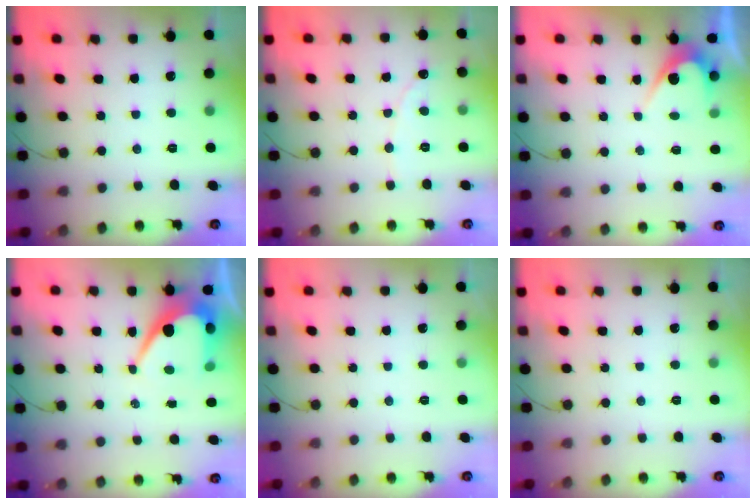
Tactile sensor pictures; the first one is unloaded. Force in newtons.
{"total": 1.8, "press": 1.8, "slide": 0.1}
{"total": 4.6, "press": 4.6, "slide": 0.3}
{"total": 10.0, "press": 9.9, "slide": 0.9}
{"total": 0.0}
{"total": 0.0}